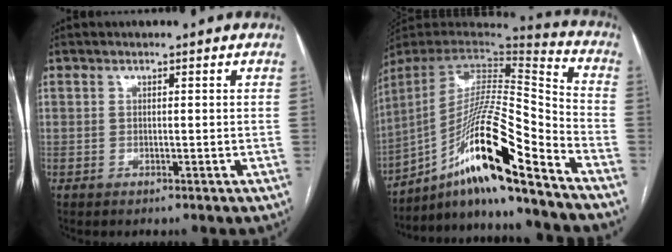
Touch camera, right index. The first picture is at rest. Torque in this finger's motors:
{"motor_torque": [1.34, -0.80, 0.61, 0.21]}